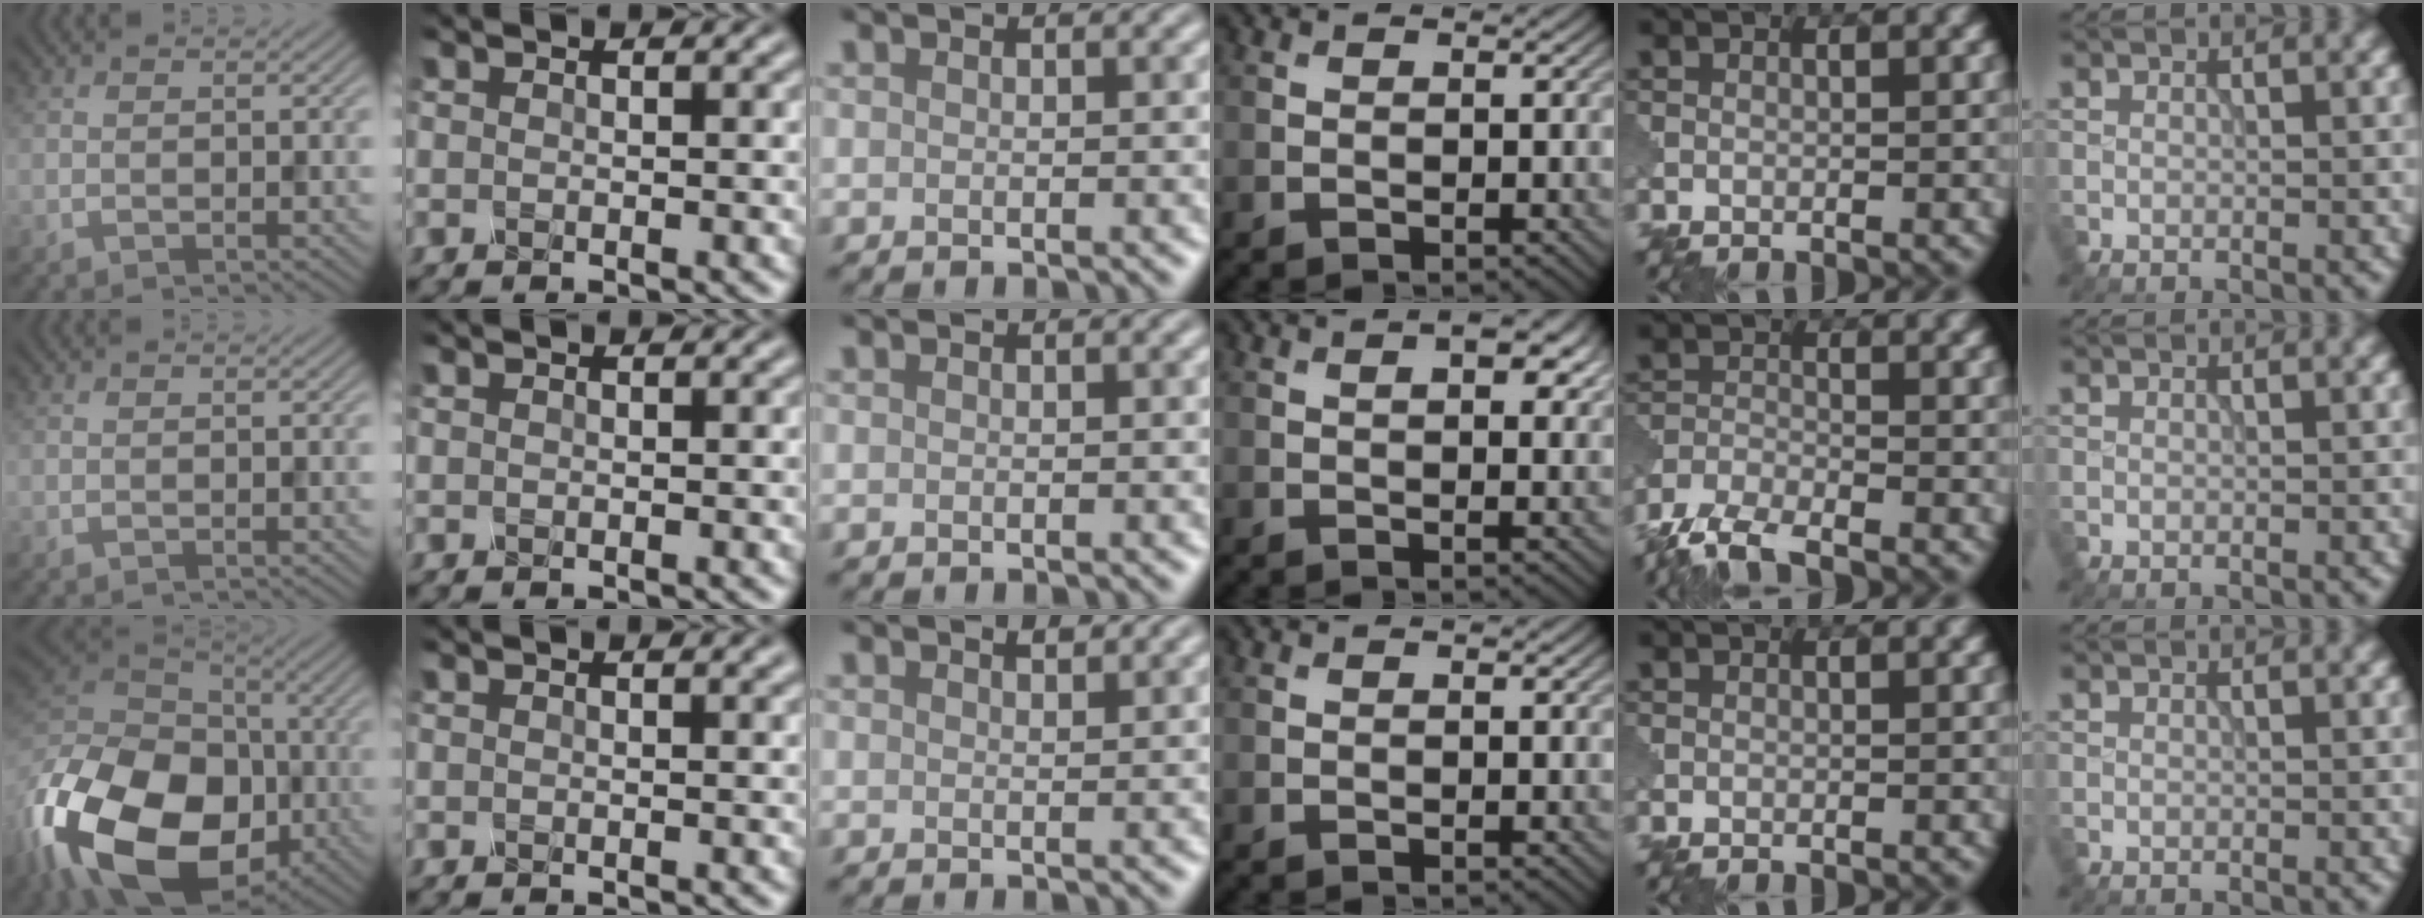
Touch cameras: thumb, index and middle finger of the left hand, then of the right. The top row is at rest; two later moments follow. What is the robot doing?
{"motion": "shake", "object": "sieve"}